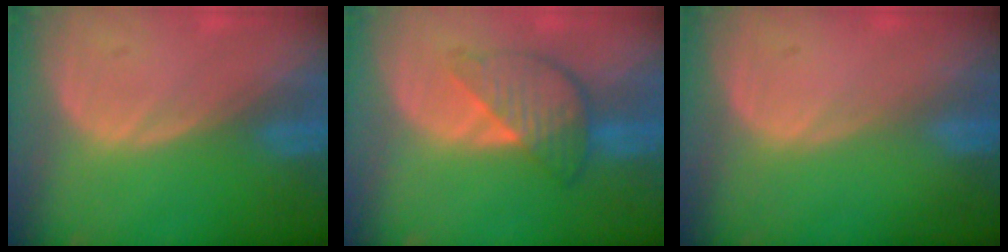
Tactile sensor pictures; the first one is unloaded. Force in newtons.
{"total": 6.0, "press": 6.0, "slide": 0.4}
{"total": 0.0}